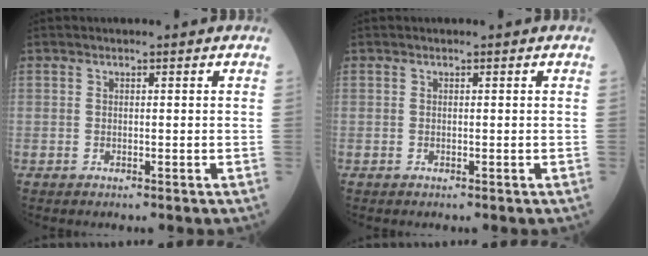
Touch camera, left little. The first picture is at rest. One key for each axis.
{"total": 0.0}